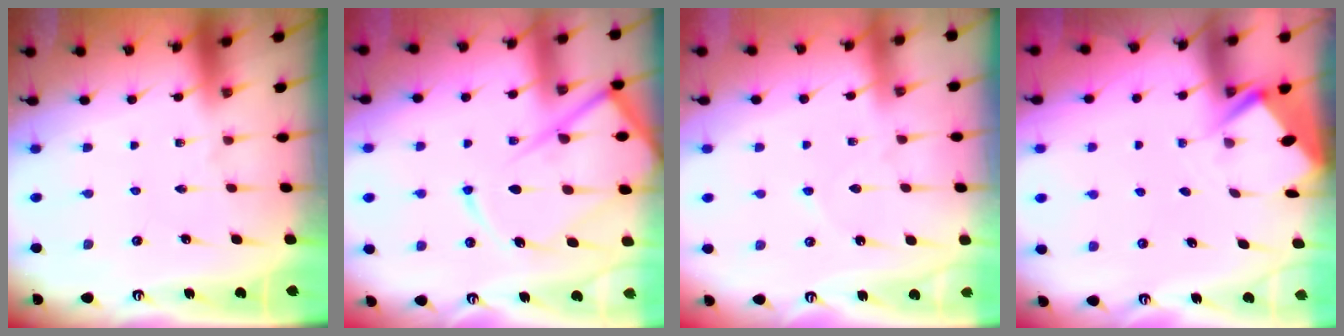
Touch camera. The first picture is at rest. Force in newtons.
{"total": 16.4, "press": 16.4, "slide": 1.6}
{"total": 3.5, "press": 3.5, "slide": 0.4}
{"total": 2.8, "press": 2.8, "slide": 0.4}